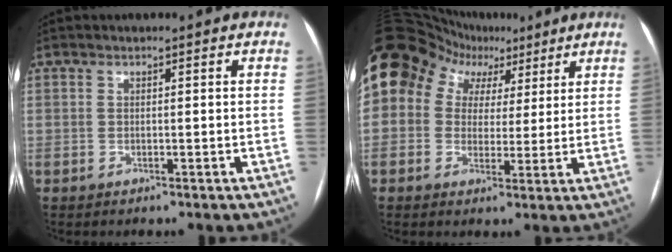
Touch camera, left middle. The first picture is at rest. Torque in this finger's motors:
{"motor_torque": [2.02, -0.12, 1.06, 0.21]}